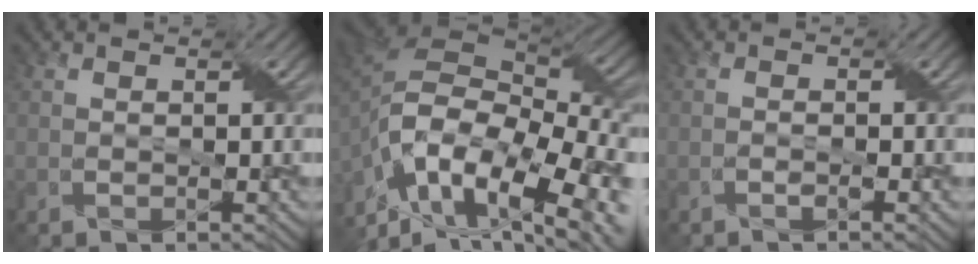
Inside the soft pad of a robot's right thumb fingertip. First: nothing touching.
{"total": 17.5, "force": [-7.7, 9.1, 12.7], "torque": [-0.278, -0.026, -0.119]}
{"total": 1.0, "force": [-0.6, 0.3, 0.7], "torque": [-0.014, 0.002, -0.010]}